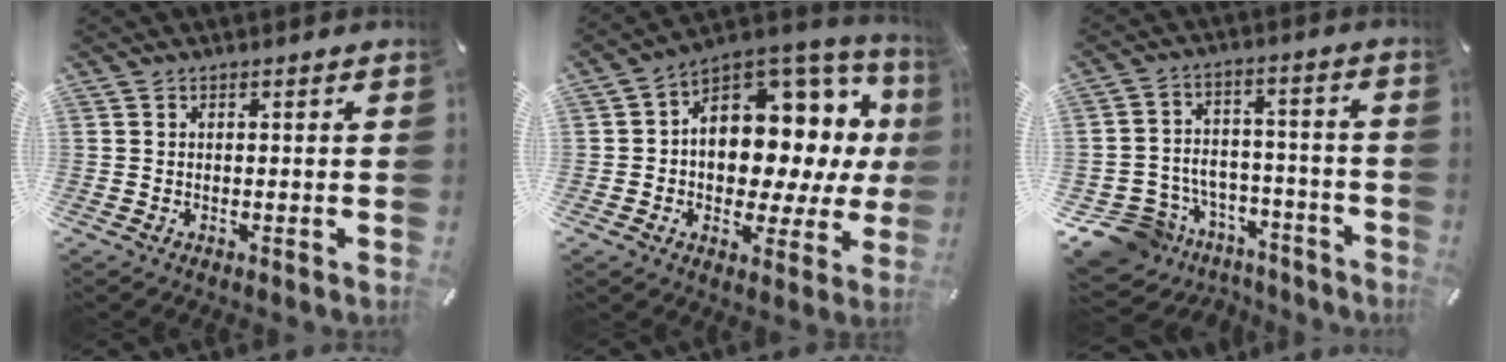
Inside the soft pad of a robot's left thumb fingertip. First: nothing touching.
{"total": 12.4, "force": [2.1, 9.7, 7.5], "torque": [-0.090, -0.046, 0.040]}
{"total": 10.6, "force": [-6.0, 8.4, 2.2], "torque": [-0.045, 0.036, -0.097]}